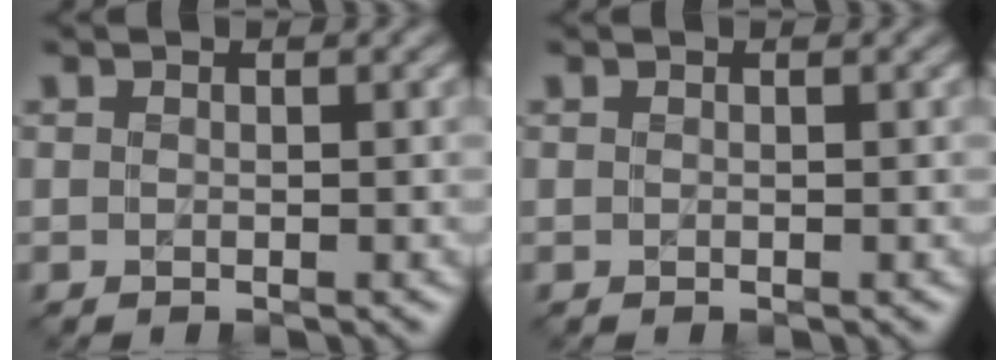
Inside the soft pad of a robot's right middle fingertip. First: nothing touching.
{"total": 0.0}